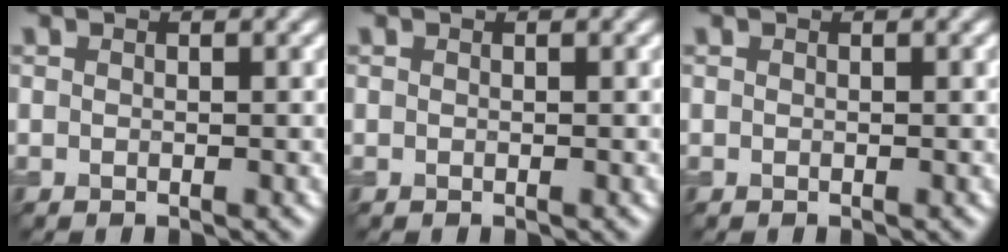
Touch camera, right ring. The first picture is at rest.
{"total": 0.0}
{"total": 0.0}